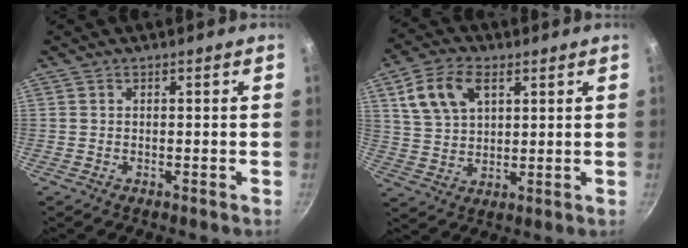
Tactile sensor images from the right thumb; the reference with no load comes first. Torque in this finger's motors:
{"motor_torque": [-0.35, 0.23, -0.21, 0.29, 0.12]}